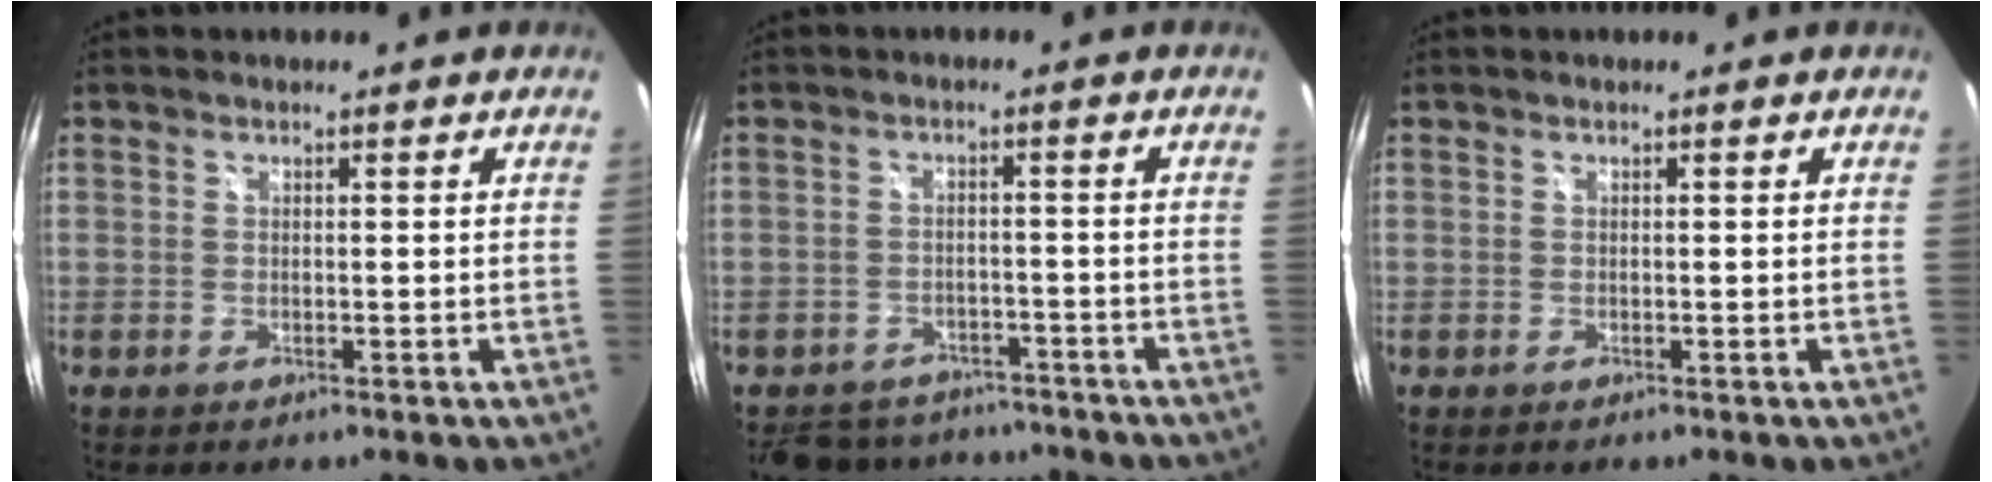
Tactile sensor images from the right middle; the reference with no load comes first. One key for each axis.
{"total": 10.4, "fx": -8.8, "fy": 4.9, "fz": 2.5, "tx": -0.064, "ty": 0.013, "tz": -0.118}
{"total": 0.0}